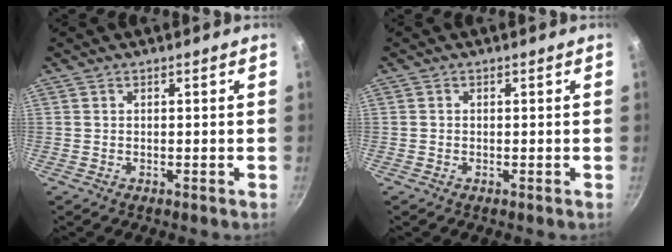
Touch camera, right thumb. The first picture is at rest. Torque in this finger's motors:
{"motor_torque": [0.25, -0.09, -0.06, 0.42, 0.04]}